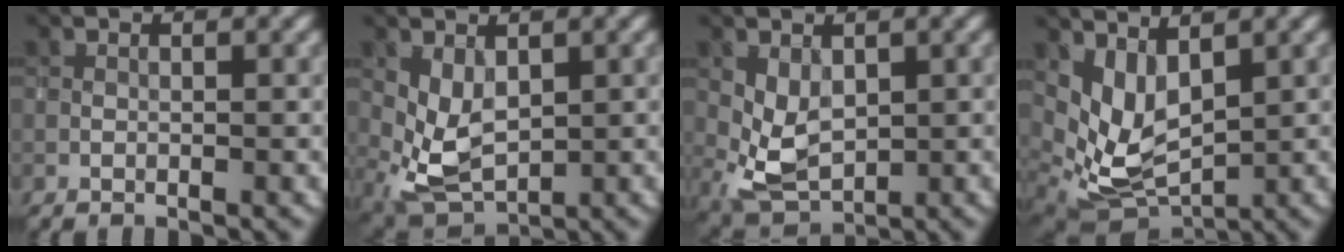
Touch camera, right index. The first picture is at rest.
{"total": 3.9, "force": [0.9, 2.5, 2.9], "torque": [-0.068, -0.009, 0.027]}
{"total": 3.6, "force": [0.8, 2.4, 2.5], "torque": [-0.053, -0.006, 0.024]}
{"total": 5.0, "force": [2.4, 2.7, 3.5], "torque": [-0.082, -0.021, 0.054]}